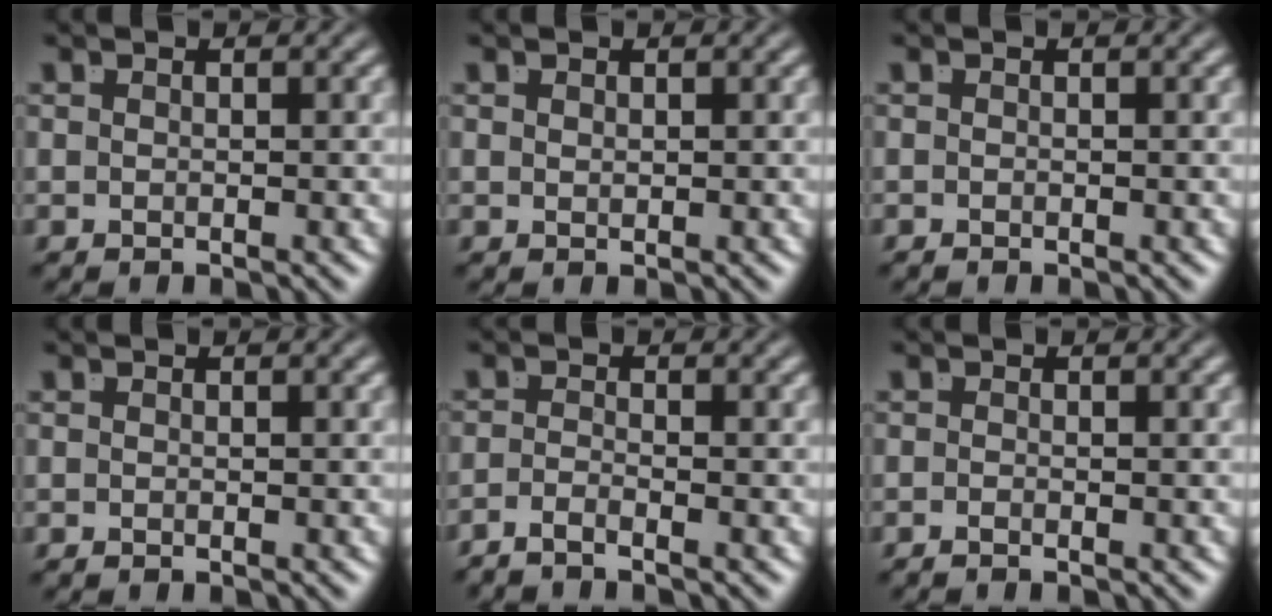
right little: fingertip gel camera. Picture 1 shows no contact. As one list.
[{"total": 0.7, "force": [0.2, -0.6, 0.2], "torque": [-0.001, -0.006, 0.009]}, {"total": 0.6, "force": [-0.3, -0.5, 0.0], "torque": [0.002, -0.005, -0.003]}, {"total": 0.0}, {"total": 2.2, "force": [-2.0, -0.7, 0.8], "torque": [-0.015, -0.012, -0.031]}, {"total": 1.0, "force": [-0.8, -0.6, 0.2], "torque": [0.001, -0.006, -0.013]}]